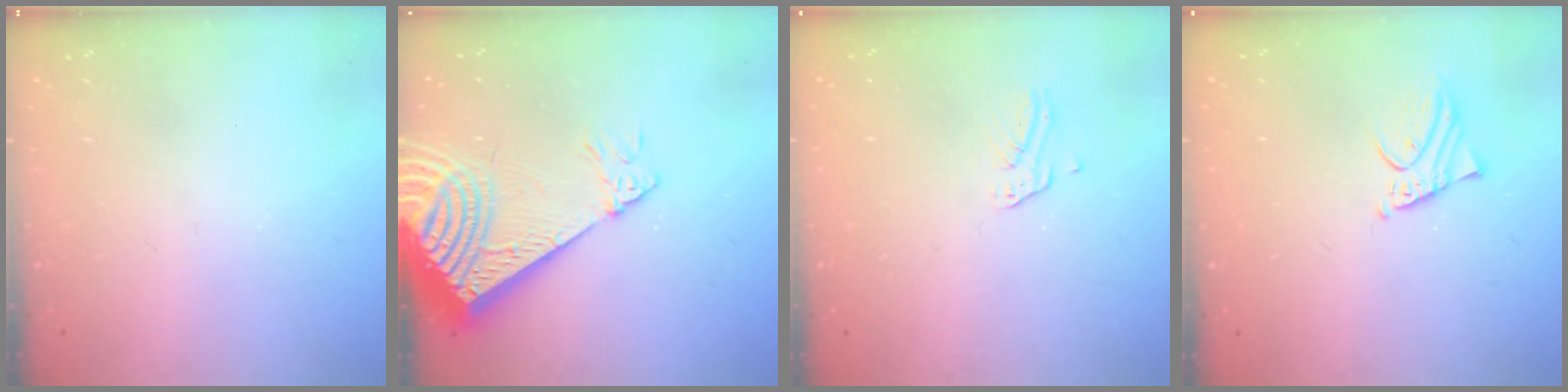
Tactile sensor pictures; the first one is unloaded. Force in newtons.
{"total": 14.7, "press": 14.6, "slide": 2.2}
{"total": 2.6, "press": 2.6, "slide": 0.2}
{"total": 2.9, "press": 2.9, "slide": 0.2}